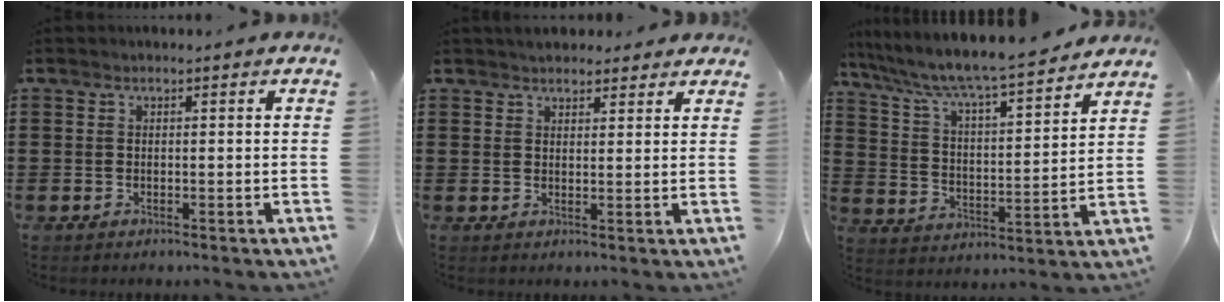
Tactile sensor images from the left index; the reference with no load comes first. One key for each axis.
{"total": 2.5, "fx": 2.3, "fy": 0.9, "fz": 0.2, "tx": -0.009, "ty": 0.003, "tz": 0.046}
{"total": 6.4, "fx": 5.9, "fy": -0.1, "fz": 2.5, "tx": -0.077, "ty": -0.045, "tz": 0.092}